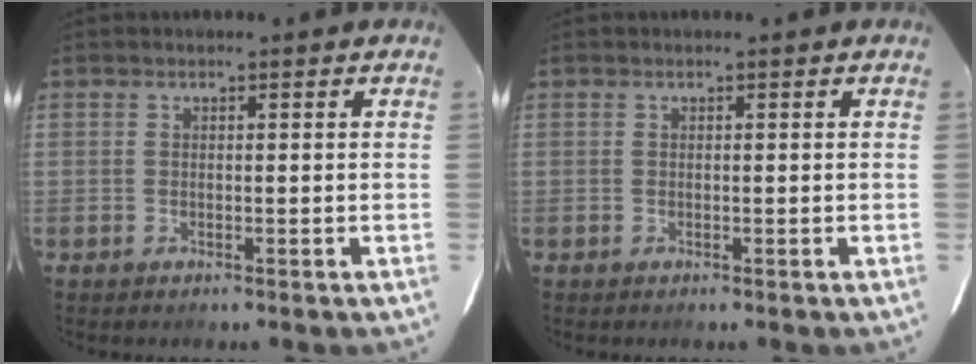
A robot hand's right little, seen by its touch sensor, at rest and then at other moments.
{"total": 0.0}